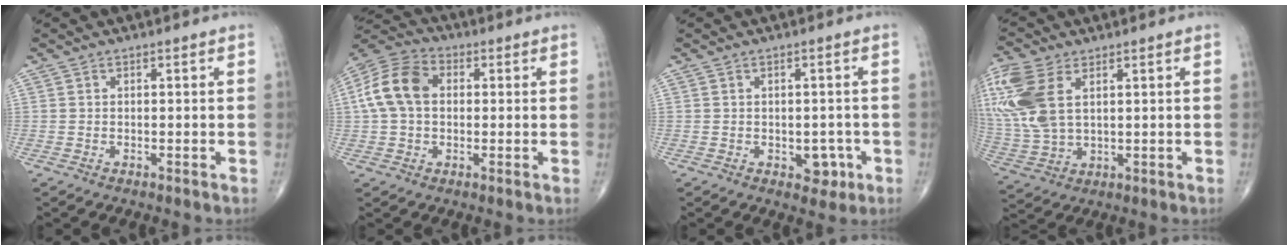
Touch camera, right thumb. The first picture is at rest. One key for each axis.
{"total": 11.4, "fx": 1.3, "fy": 8.1, "fz": 8.0, "tx": -0.158, "ty": 0.030, "tz": 0.014}
{"total": 3.9, "fx": -1.3, "fy": 2.6, "fz": 2.6, "tx": -0.004, "ty": 0.004, "tz": -0.012}
{"total": 15.6, "fx": 5.0, "fy": 9.0, "fz": 11.7, "tx": -0.292, "ty": -0.005, "tz": 0.103}